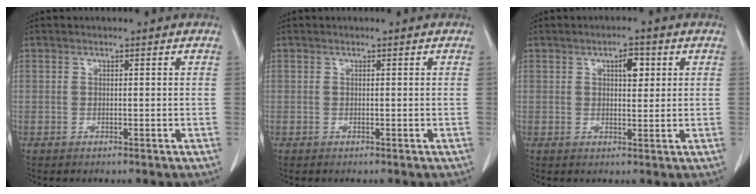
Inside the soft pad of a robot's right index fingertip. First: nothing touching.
{"total": 0.0}
{"total": 3.3, "force": [1.3, 1.4, 2.8], "torque": [-0.044, 0.002, 0.019]}